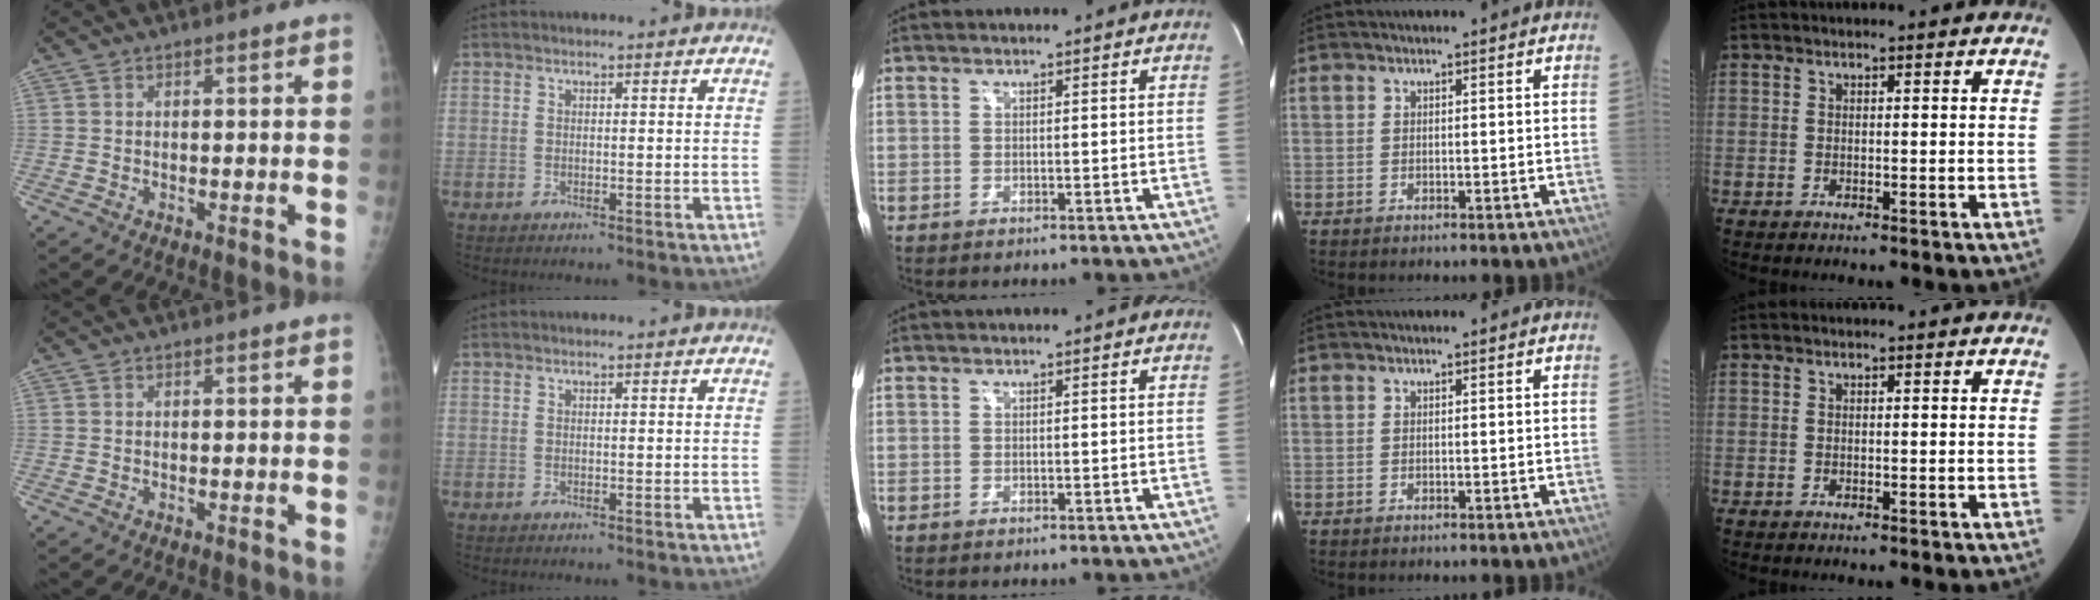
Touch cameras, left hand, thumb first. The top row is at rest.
{}